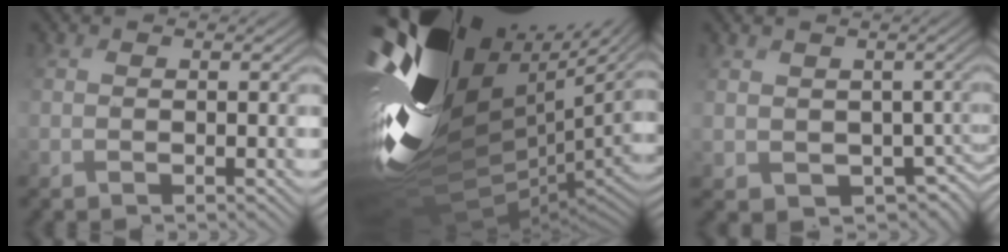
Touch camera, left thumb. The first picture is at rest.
{"total": 16.2, "force": [5.2, 10.5, 11.1], "torque": [-0.237, -0.011, 0.148]}
{"total": 3.2, "force": [0.1, 3.1, 0.6], "torque": [-0.028, -0.027, 0.014]}